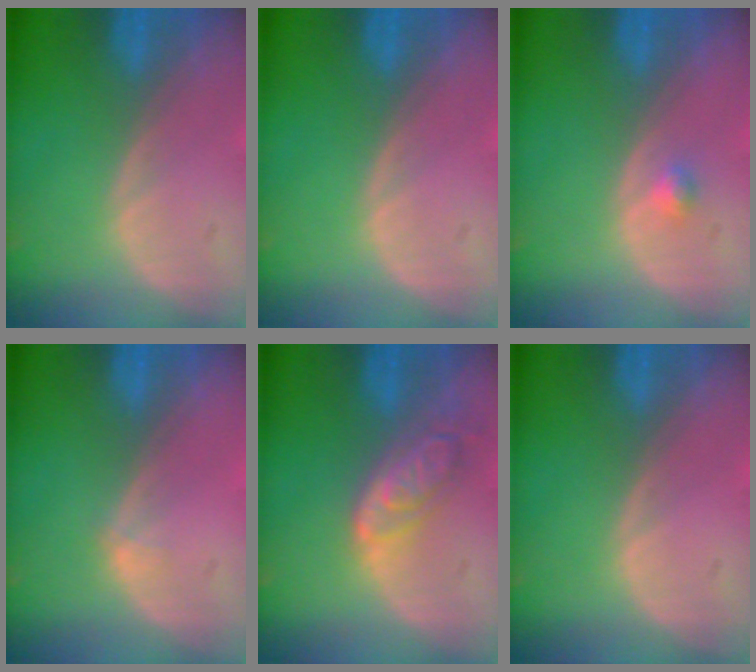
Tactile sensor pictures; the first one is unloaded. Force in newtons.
{"total": 0.0}
{"total": 1.3, "press": 1.1, "slide": 0.7}
{"total": 0.8, "press": 0.6, "slide": 0.5}
{"total": 6.2, "press": 5.5, "slide": 3.0}
{"total": 0.0}